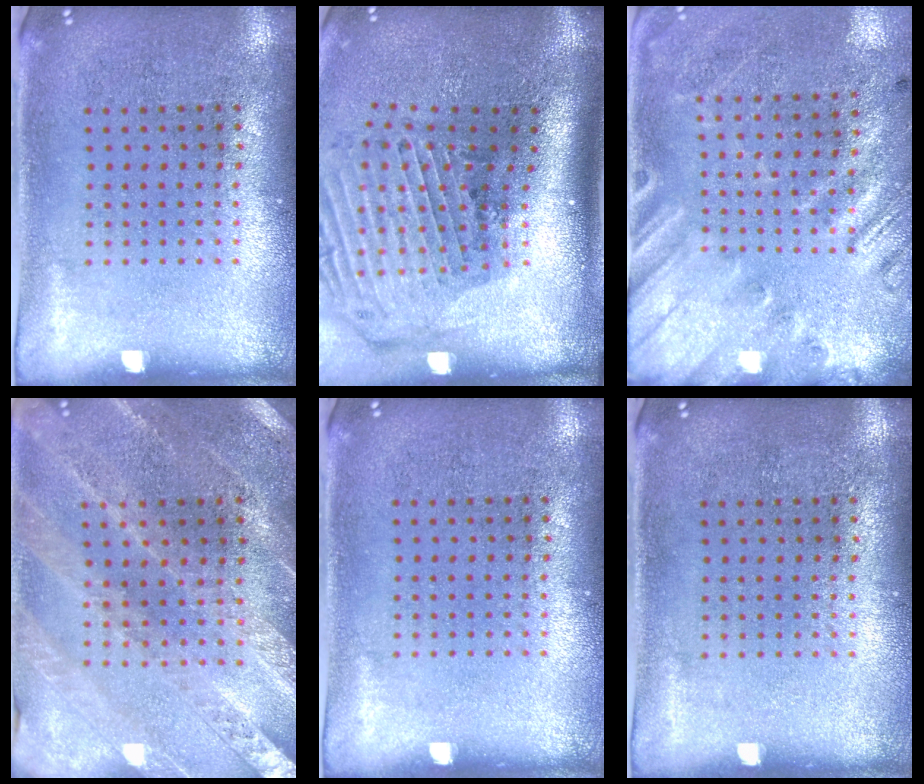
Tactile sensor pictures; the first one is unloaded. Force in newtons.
{"total": 3.1, "press": 2.2, "slide": 2.2}
{"total": 2.6, "press": 1.9, "slide": 1.8}
{"total": 1.3, "press": 1.3, "slide": 0.2}
{"total": 0.0}
{"total": 0.0}